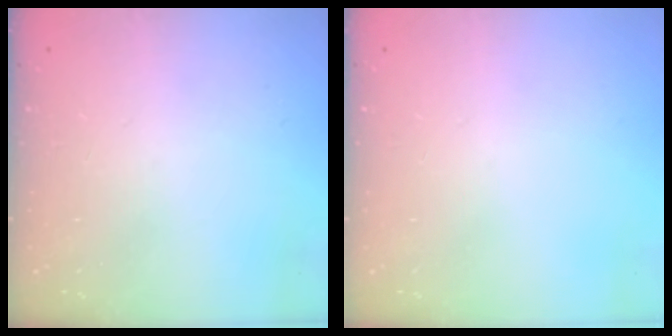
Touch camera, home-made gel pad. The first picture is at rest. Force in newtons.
{"total": 0.0}